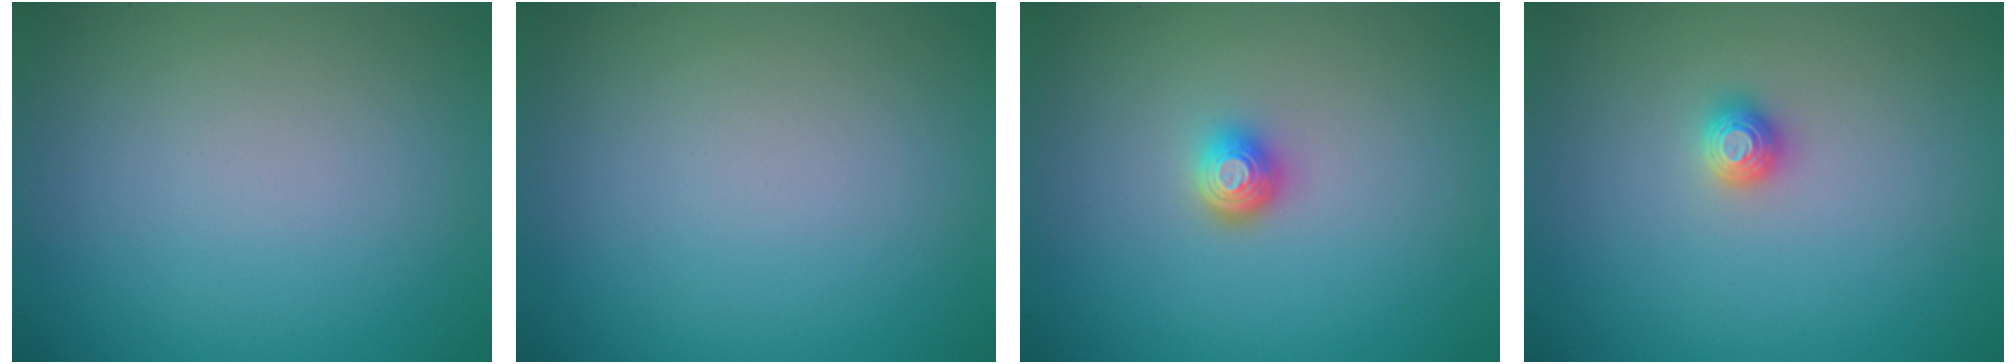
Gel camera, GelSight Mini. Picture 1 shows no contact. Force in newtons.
{"total": 0.0}
{"total": 1.8, "press": 1.3, "slide": 1.2}
{"total": 1.2, "press": 1.2, "slide": 0.2}